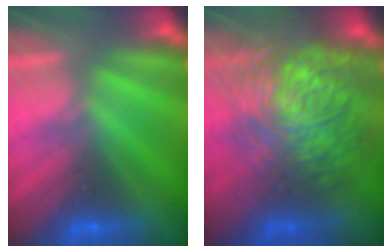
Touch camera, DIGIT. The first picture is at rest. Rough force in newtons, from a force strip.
{"total": 7.5}